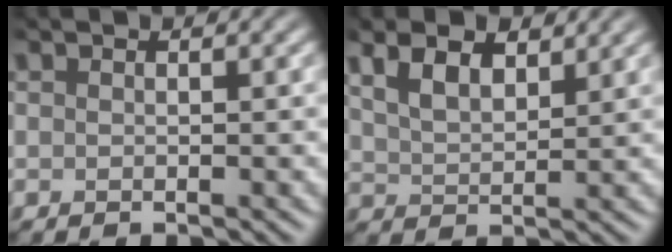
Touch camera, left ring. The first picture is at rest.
{"total": 4.1, "force": [2.4, 1.7, 2.8], "torque": [-0.065, 0.007, 0.046]}